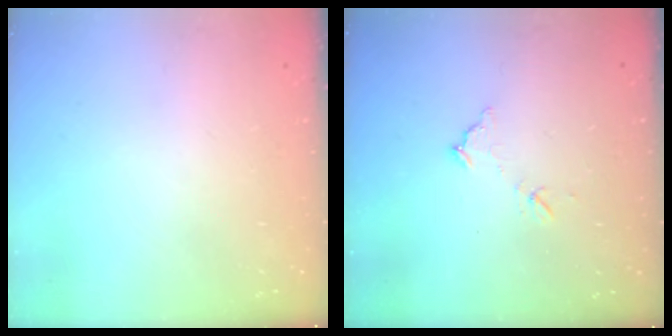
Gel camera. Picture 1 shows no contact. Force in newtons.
{"total": 7.0, "press": 7.0, "slide": 0.3}